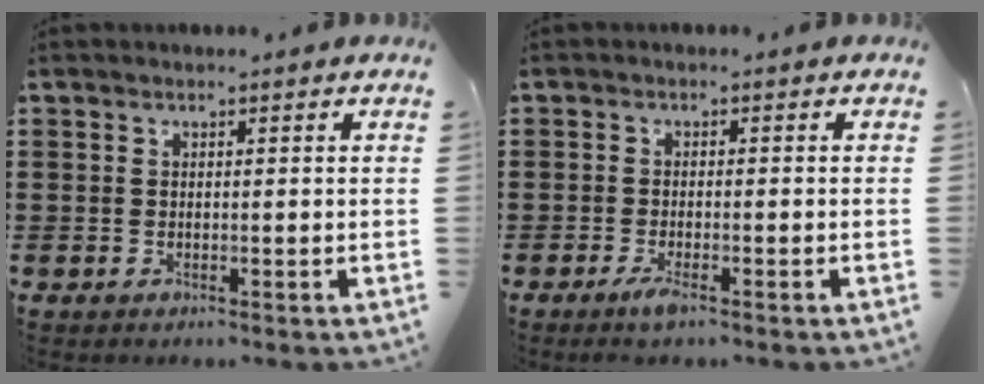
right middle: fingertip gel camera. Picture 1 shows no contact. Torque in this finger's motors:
{"motor_torque": [1.82, 0.32, 0.11, 0.08]}